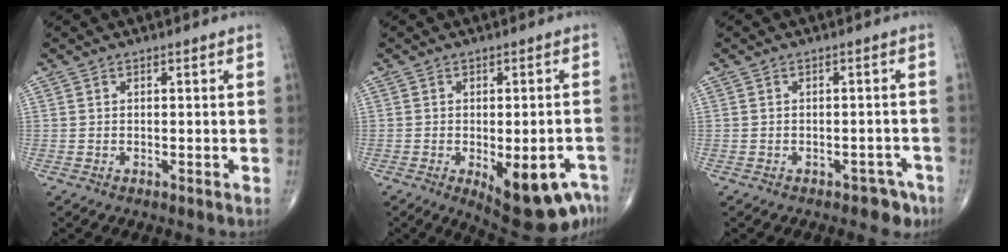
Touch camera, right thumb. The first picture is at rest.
{"total": 12.3, "force": [-5.3, 5.6, 9.6], "torque": [-0.097, 0.012, -0.061]}
{"total": 3.3, "force": [-2.4, 2.1, 1.0], "torque": [0.004, 0.023, -0.029]}